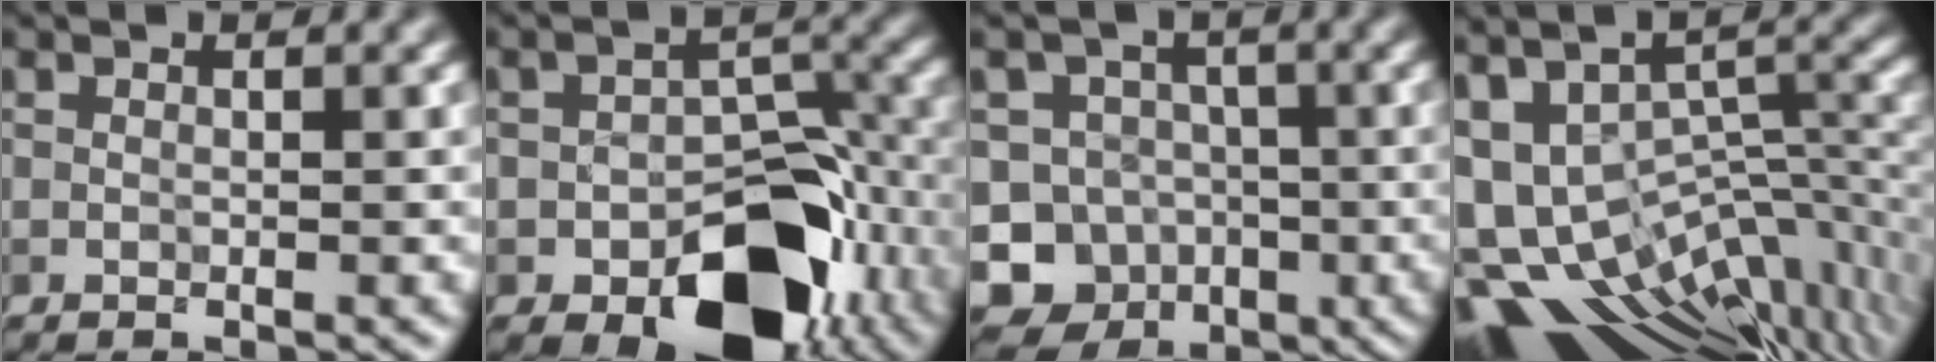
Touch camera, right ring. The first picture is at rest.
{"total": 11.0, "force": [-5.3, 6.3, 7.3], "torque": [-0.096, -0.012, -0.073]}
{"total": 11.4, "force": [-6.7, 8.8, 2.3], "torque": [-0.037, -0.011, -0.097]}
{"total": 13.9, "force": [-1.7, 8.1, 11.2], "torque": [-0.206, -0.015, 0.027]}